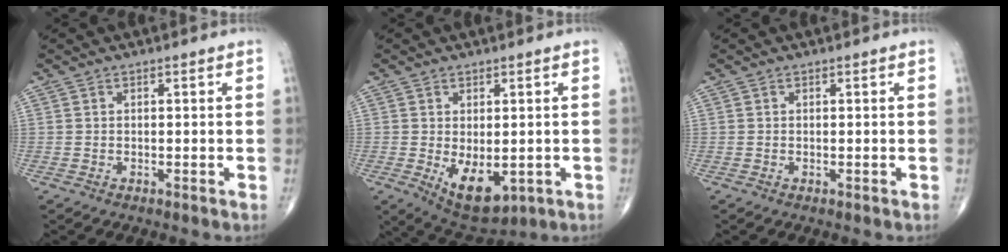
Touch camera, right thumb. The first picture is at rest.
{"total": 8.9, "force": [-1.8, 4.8, 7.3], "torque": [-0.100, -0.011, -0.007]}
{"total": 0.0}